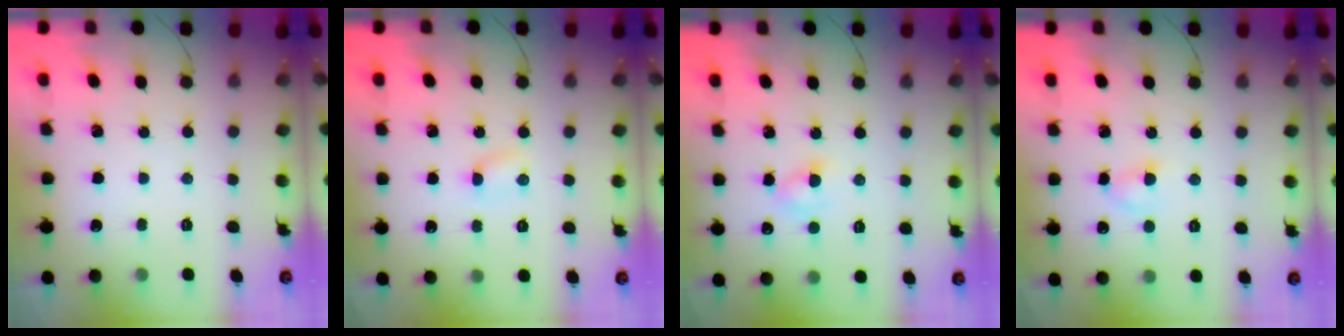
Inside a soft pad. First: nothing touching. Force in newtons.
{"total": 1.8, "press": 1.7, "slide": 0.5}
{"total": 2.6, "press": 2.3, "slide": 1.1}
{"total": 2.8, "press": 2.5, "slide": 1.2}